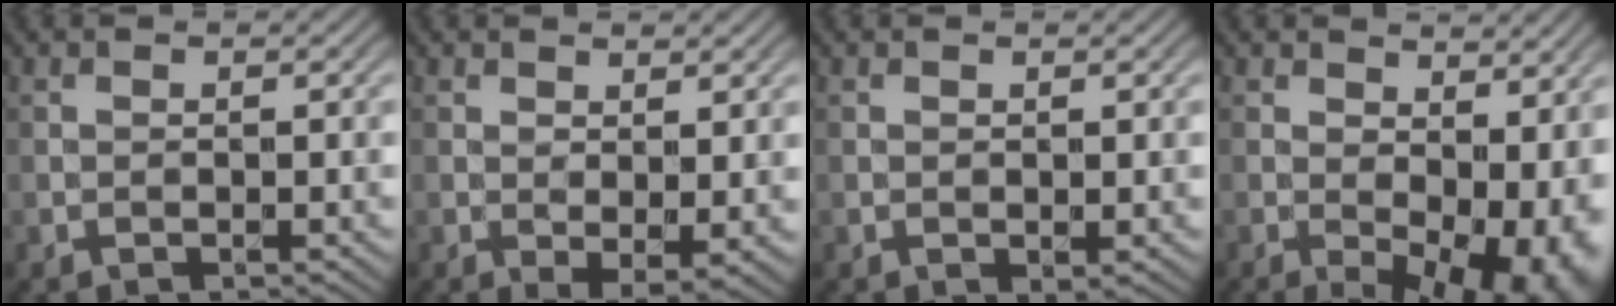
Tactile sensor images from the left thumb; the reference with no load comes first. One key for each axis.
{"total": 3.4, "fx": 0.9, "fy": 1.4, "fz": 3.0, "tx": -0.059, "ty": -0.008, "tz": 0.023}
{"total": 0.7, "fx": 0.2, "fy": 0.3, "fz": 0.6, "tx": -0.009, "ty": -0.002, "tz": 0.006}
{"total": 14.2, "fx": -1.1, "fy": 7.7, "fz": 11.9, "tx": -0.149, "ty": -0.023, "tz": 0.024}